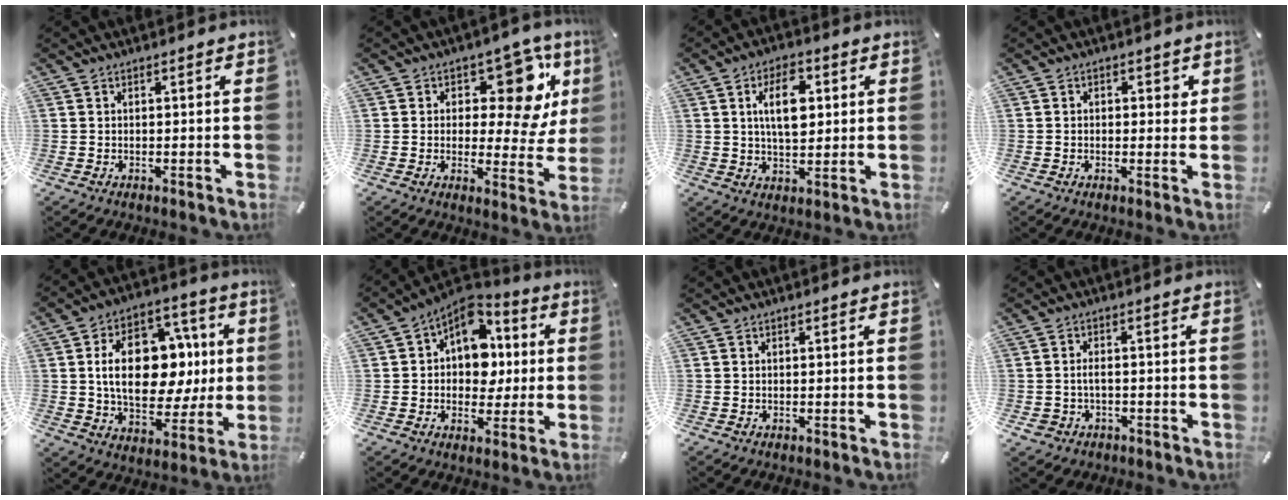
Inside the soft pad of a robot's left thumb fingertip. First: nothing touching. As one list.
[{"total": 16.4, "force": [7.0, 8.9, 11.9], "torque": [-0.145, -0.047, 0.116]}, {"total": 10.2, "force": [2.6, 5.8, 8.0], "torque": [-0.137, -0.006, 0.035]}, {"total": 2.0, "force": [0.1, 1.5, 1.3], "torque": [-0.010, 0.001, -0.005]}, {"total": 19.2, "force": [1.7, 13.2, 13.8], "torque": [-0.235, 0.000, 0.034]}, {"total": 11.9, "force": [2.9, 9.8, 6.1], "torque": [-0.086, -0.023, 0.056]}, {"total": 0.0}, {"total": 3.2, "force": [-0.9, 2.3, 2.0], "torque": [-0.052, 0.001, -0.021]}]